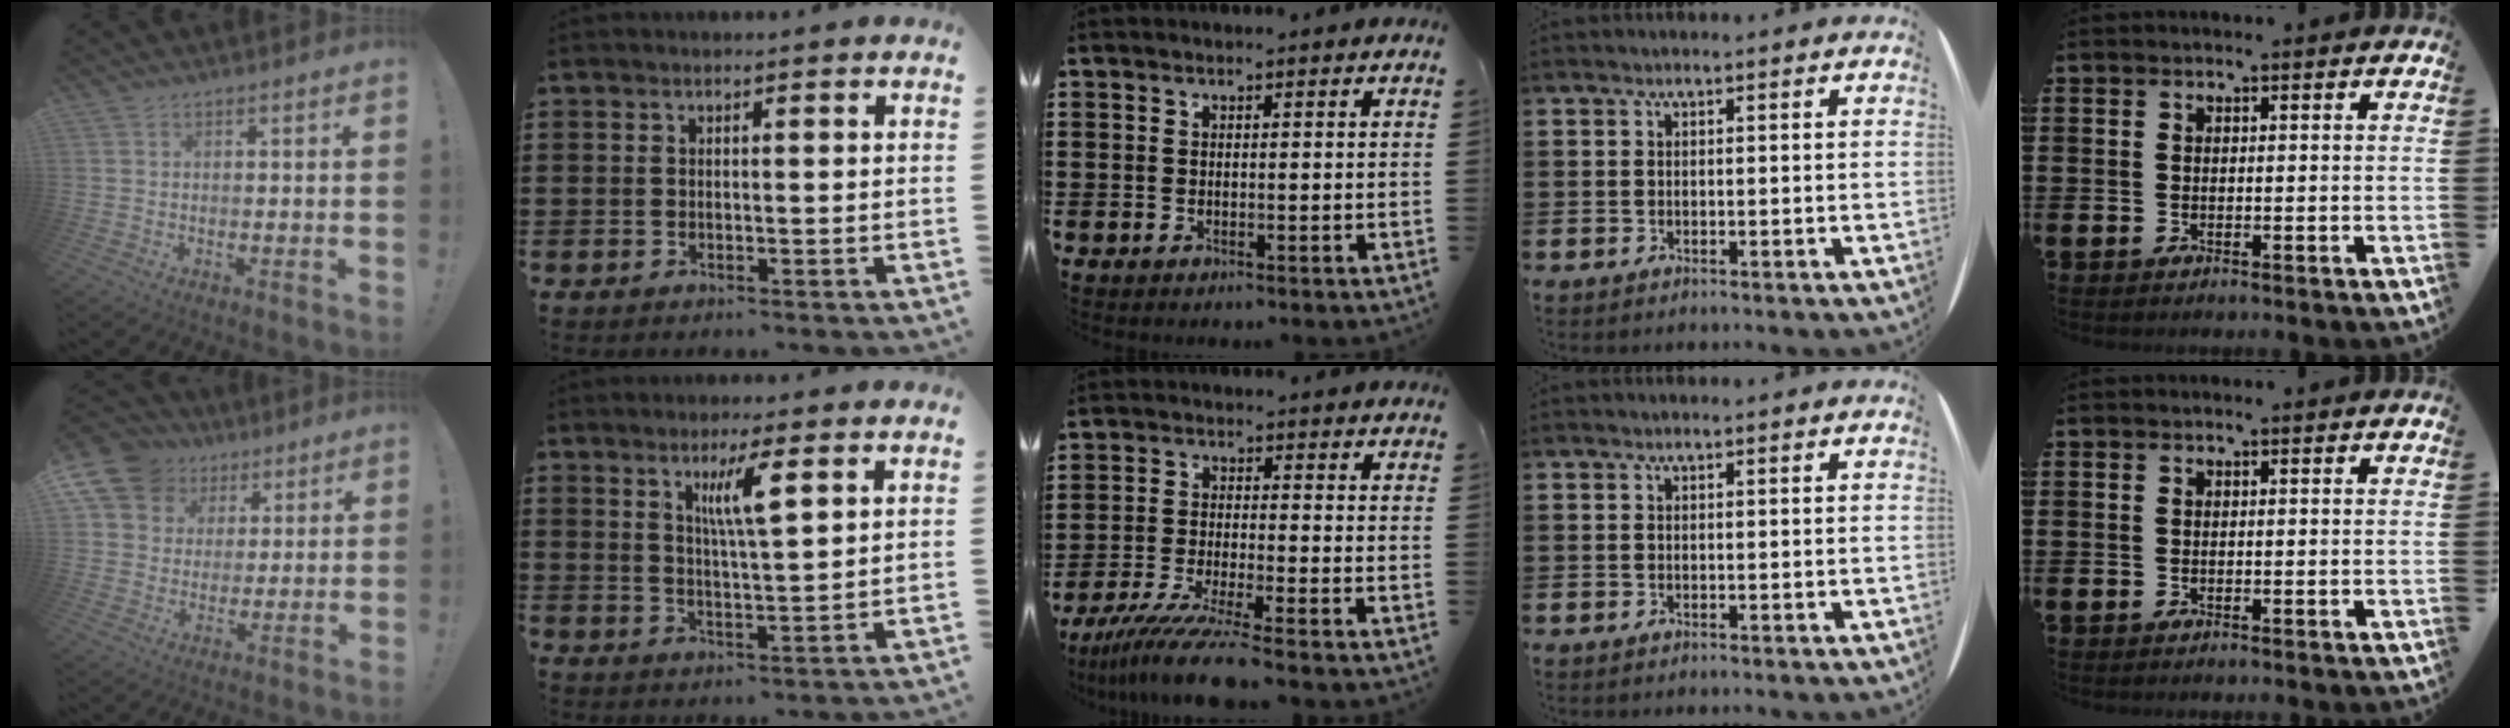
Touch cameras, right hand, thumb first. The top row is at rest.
{"thumb": {"total": 13.1, "force": [6.4, 10.5, 4.6], "torque": [-0.071, -0.037, 0.129]}, "index": {"total": 6.0, "force": [2.8, 1.0, 5.2], "torque": [-0.101, 0.005, 0.042]}, "middle": {"total": 6.9, "force": [-5.8, -0.5, 3.7], "torque": [-0.083, -0.022, -0.111]}}